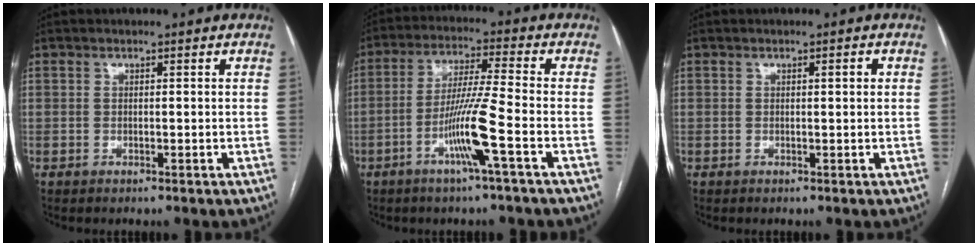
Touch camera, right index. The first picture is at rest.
{"total": 9.1, "force": [-3.8, -1.2, 8.2], "torque": [-0.160, -0.004, -0.074]}
{"total": 0.8, "force": [0.2, 0.1, 0.8], "torque": [-0.011, 0.003, 0.001]}